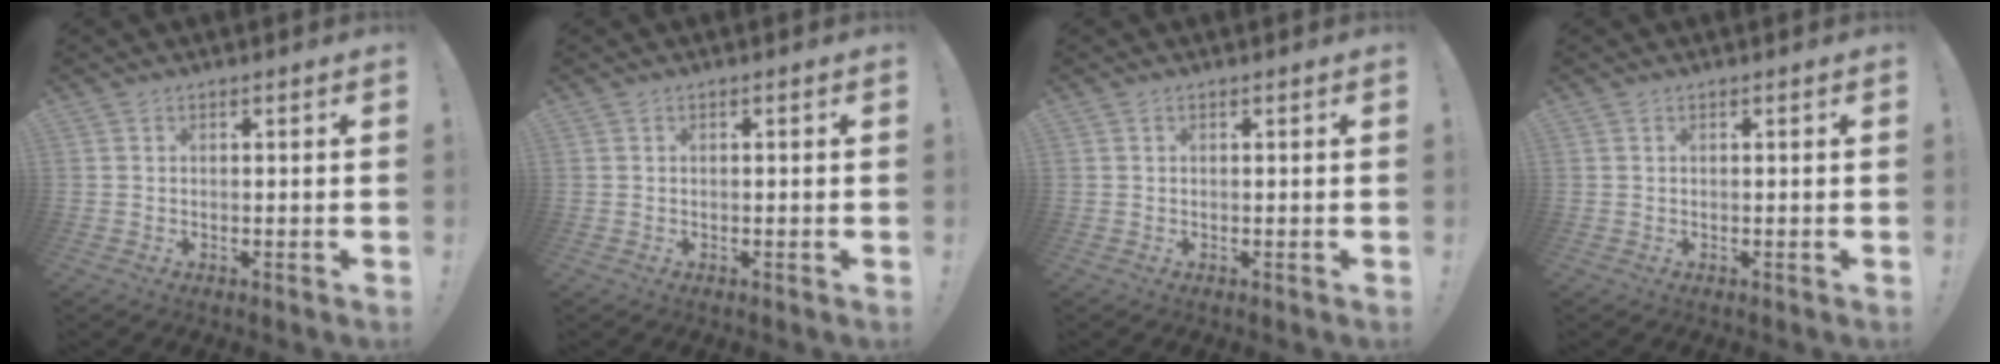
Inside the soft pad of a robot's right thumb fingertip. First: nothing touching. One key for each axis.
{"total": 0.0}
{"total": 0.0}
{"total": 0.0}